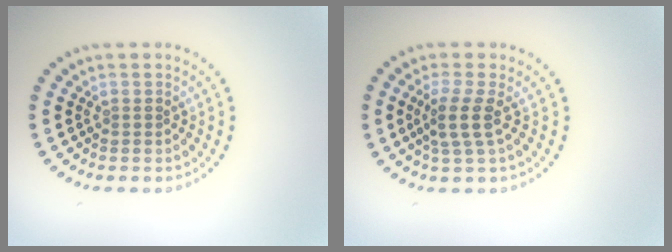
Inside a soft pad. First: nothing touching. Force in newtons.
{"total": 2.5, "press": 2.0, "slide": 1.5}